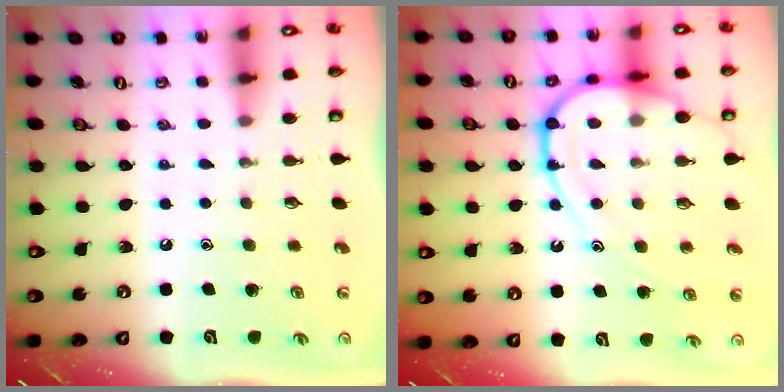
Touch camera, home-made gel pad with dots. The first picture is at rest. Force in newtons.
{"total": 13.5, "press": 13.4, "slide": 1.2}